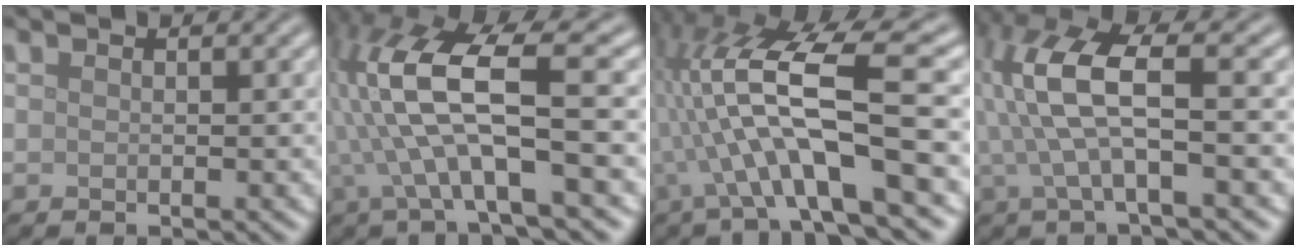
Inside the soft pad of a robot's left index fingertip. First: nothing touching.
{"total": 10.0, "force": [0.0, 2.8, 9.6], "torque": [-0.194, 0.017, -0.004]}
{"total": 11.5, "force": [-1.6, 2.4, 11.1], "torque": [-0.205, 0.027, -0.025]}
{"total": 8.4, "force": [1.3, 2.5, 8.0], "torque": [-0.177, 0.015, 0.025]}